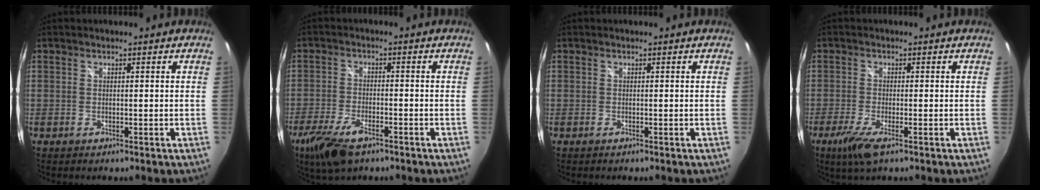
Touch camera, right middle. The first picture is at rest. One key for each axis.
{"total": 9.7, "fx": -6.3, "fy": 3.8, "fz": 6.4, "tx": -0.159, "ty": -0.028, "tz": -0.120}
{"total": 0.0}
{"total": 5.0, "fx": -2.9, "fy": 0.6, "fz": 4.1, "tx": -0.094, "ty": -0.018, "tz": -0.055}